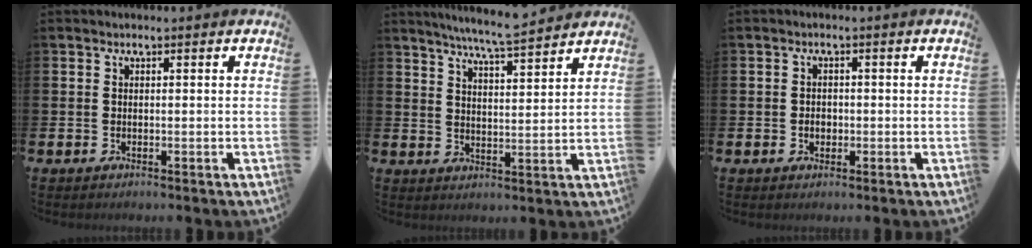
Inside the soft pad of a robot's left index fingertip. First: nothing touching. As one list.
[{"total": 6.7, "force": [6.5, -0.5, 1.6], "torque": [-0.050, -0.036, 0.114]}, {"total": 1.6, "force": [-0.3, 1.3, 0.9], "torque": [-0.007, 0.001, -0.011]}]